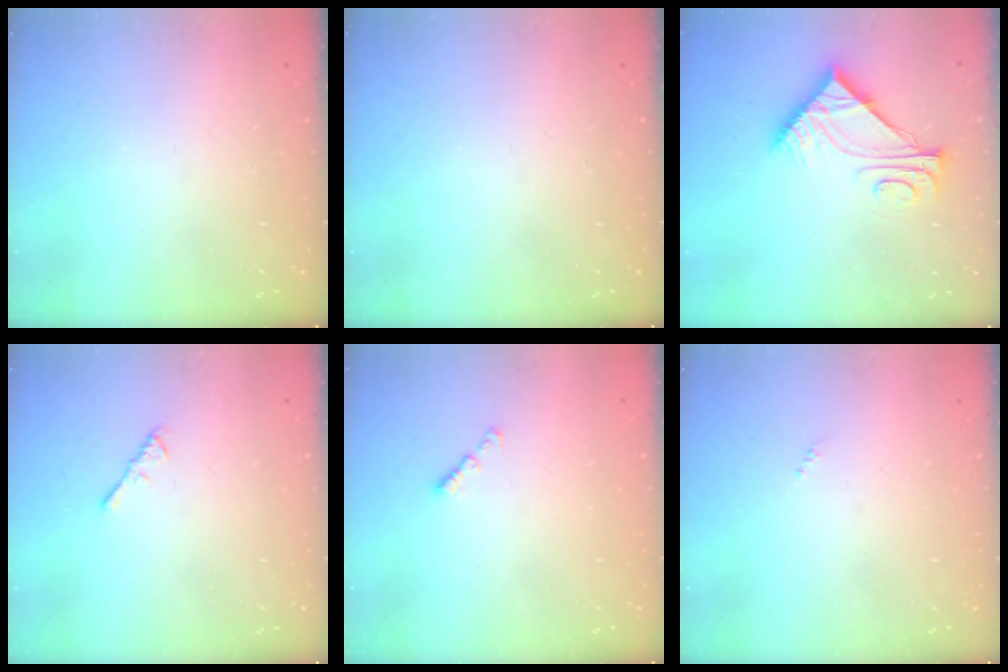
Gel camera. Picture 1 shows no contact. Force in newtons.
{"total": 0.0}
{"total": 9.8, "press": 9.8, "slide": 0.4}
{"total": 2.1, "press": 2.0, "slide": 0.5}
{"total": 0.8, "press": 0.7, "slide": 0.4}
{"total": 0.0}